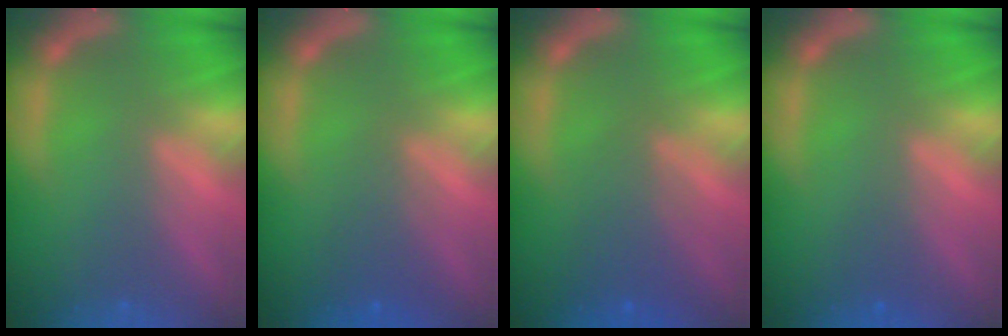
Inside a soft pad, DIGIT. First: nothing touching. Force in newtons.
{"total": 2.5}
{"total": 3.6}
{"total": 1.0}